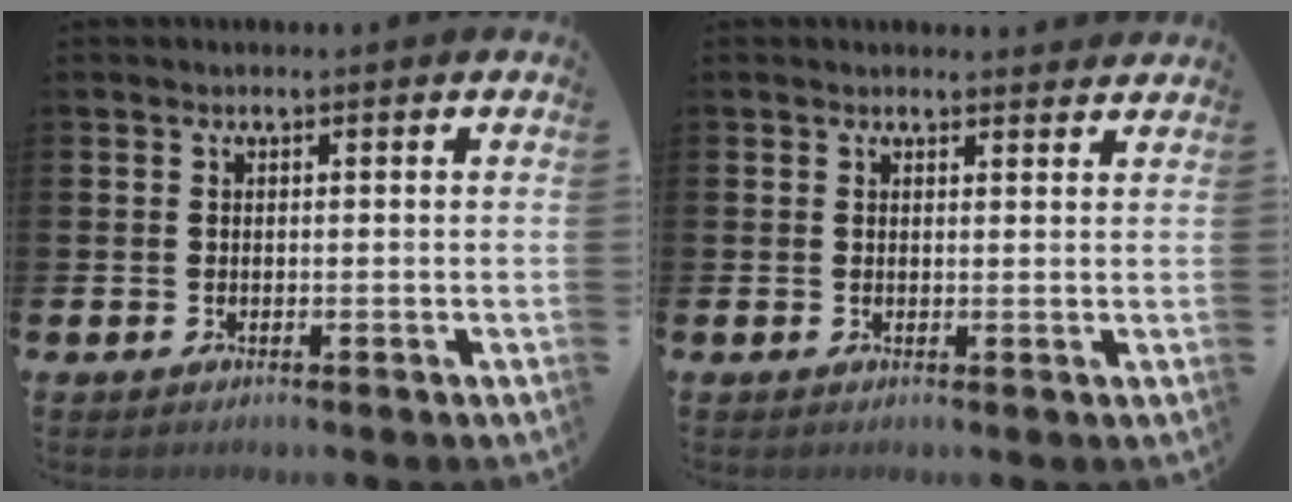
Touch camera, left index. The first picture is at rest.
{"total": 1.3, "force": [1.3, 0.4, 0.0], "torque": [0.007, -0.004, 0.021]}